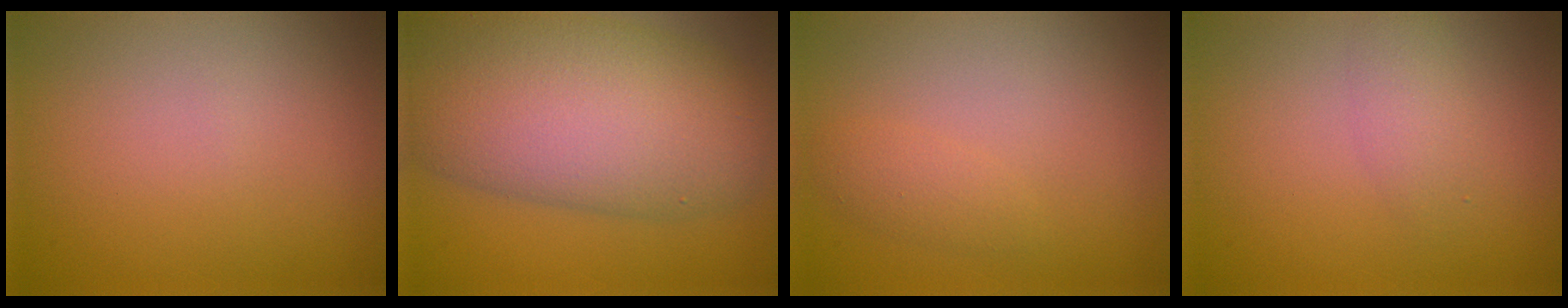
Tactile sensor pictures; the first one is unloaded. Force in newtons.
{"total": 12.3, "press": 12.3, "slide": 0.3}
{"total": 1.3, "press": 1.3, "slide": 0.0}
{"total": 1.6, "press": 1.6, "slide": 0.1}